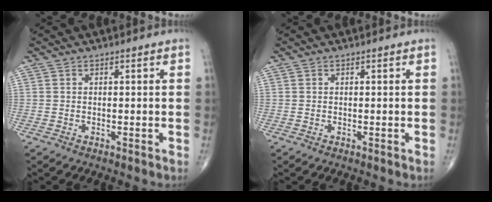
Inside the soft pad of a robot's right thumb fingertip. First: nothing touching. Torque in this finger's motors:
{"motor_torque": [0.01, 0.01, 0.00, 0.00, 0.00]}